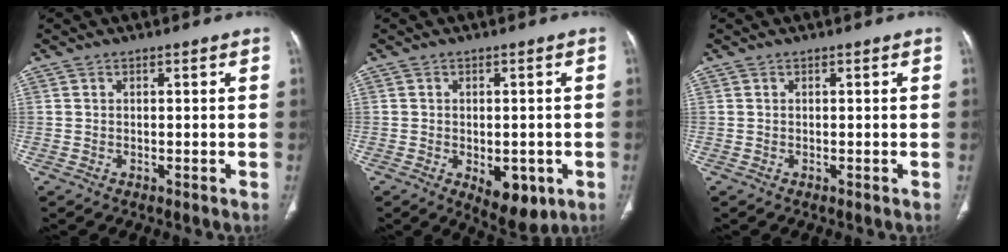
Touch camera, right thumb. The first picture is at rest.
{"total": 7.8, "force": [-2.6, 4.2, 6.1], "torque": [-0.063, -0.002, -0.020]}
{"total": 0.0}